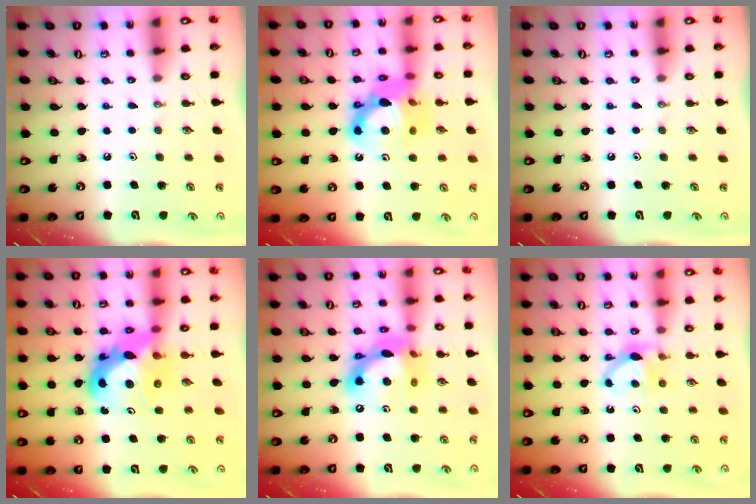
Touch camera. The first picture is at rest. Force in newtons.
{"total": 14.9, "press": 14.9, "slide": 1.1}
{"total": 0.0}
{"total": 12.3, "press": 12.2, "slide": 1.1}
{"total": 15.4, "press": 15.3, "slide": 1.5}
{"total": 6.3, "press": 6.3, "slide": 0.7}